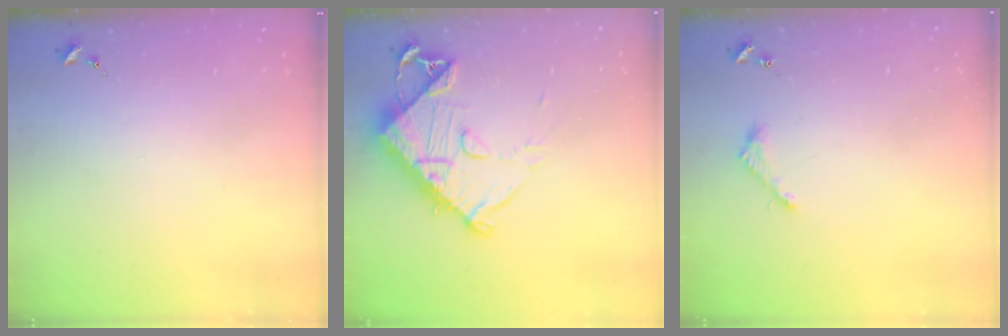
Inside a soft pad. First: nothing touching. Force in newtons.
{"total": 15.0, "press": 14.9, "slide": 1.7}
{"total": 4.3, "press": 4.2, "slide": 0.2}